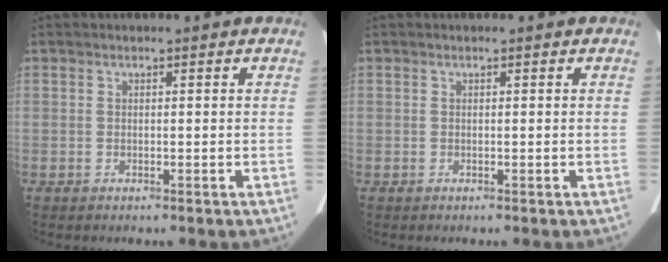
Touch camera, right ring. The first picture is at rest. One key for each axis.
{"total": 0.0}